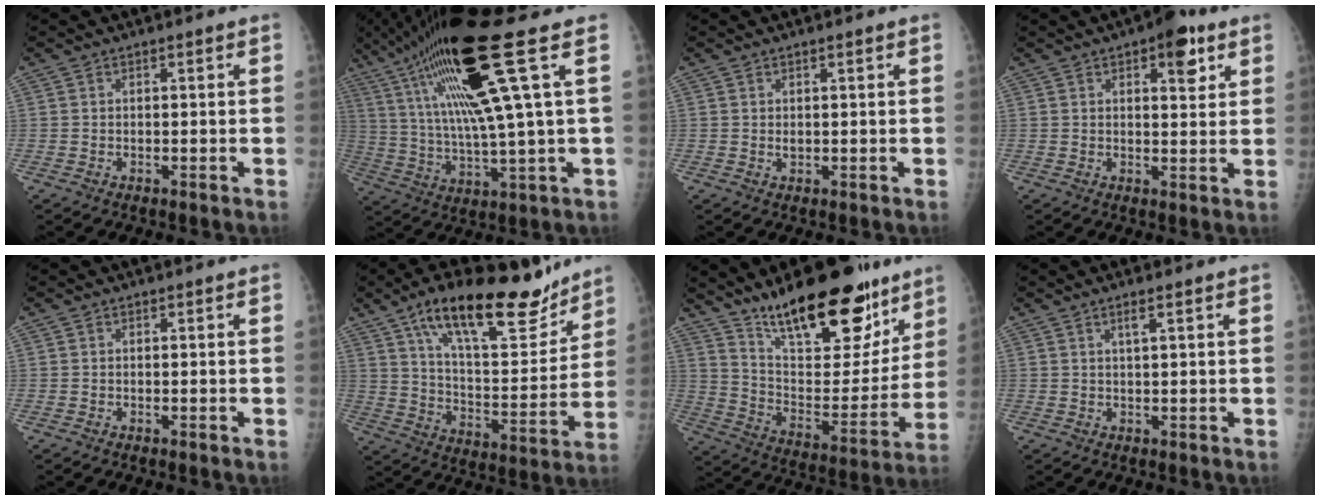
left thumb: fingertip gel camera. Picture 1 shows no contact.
{"total": 20.2, "force": [8.5, 0.9, 18.3], "torque": [-0.350, -0.009, 0.151]}
{"total": 1.5, "force": [0.7, 0.5, 1.2], "torque": [-0.017, -0.004, 0.014]}
{"total": 7.1, "force": [3.6, 3.0, 5.2], "torque": [-0.047, -0.013, 0.042]}
{"total": 0.0}
{"total": 22.0, "force": [15.4, 7.5, 13.8], "torque": [-0.178, -0.068, 0.256]}
{"total": 26.2, "force": [18.0, 9.8, 16.2], "torque": [-0.202, -0.082, 0.290]}
{"total": 1.9, "force": [1.0, 0.0, 1.6], "torque": [-0.034, -0.002, 0.020]}